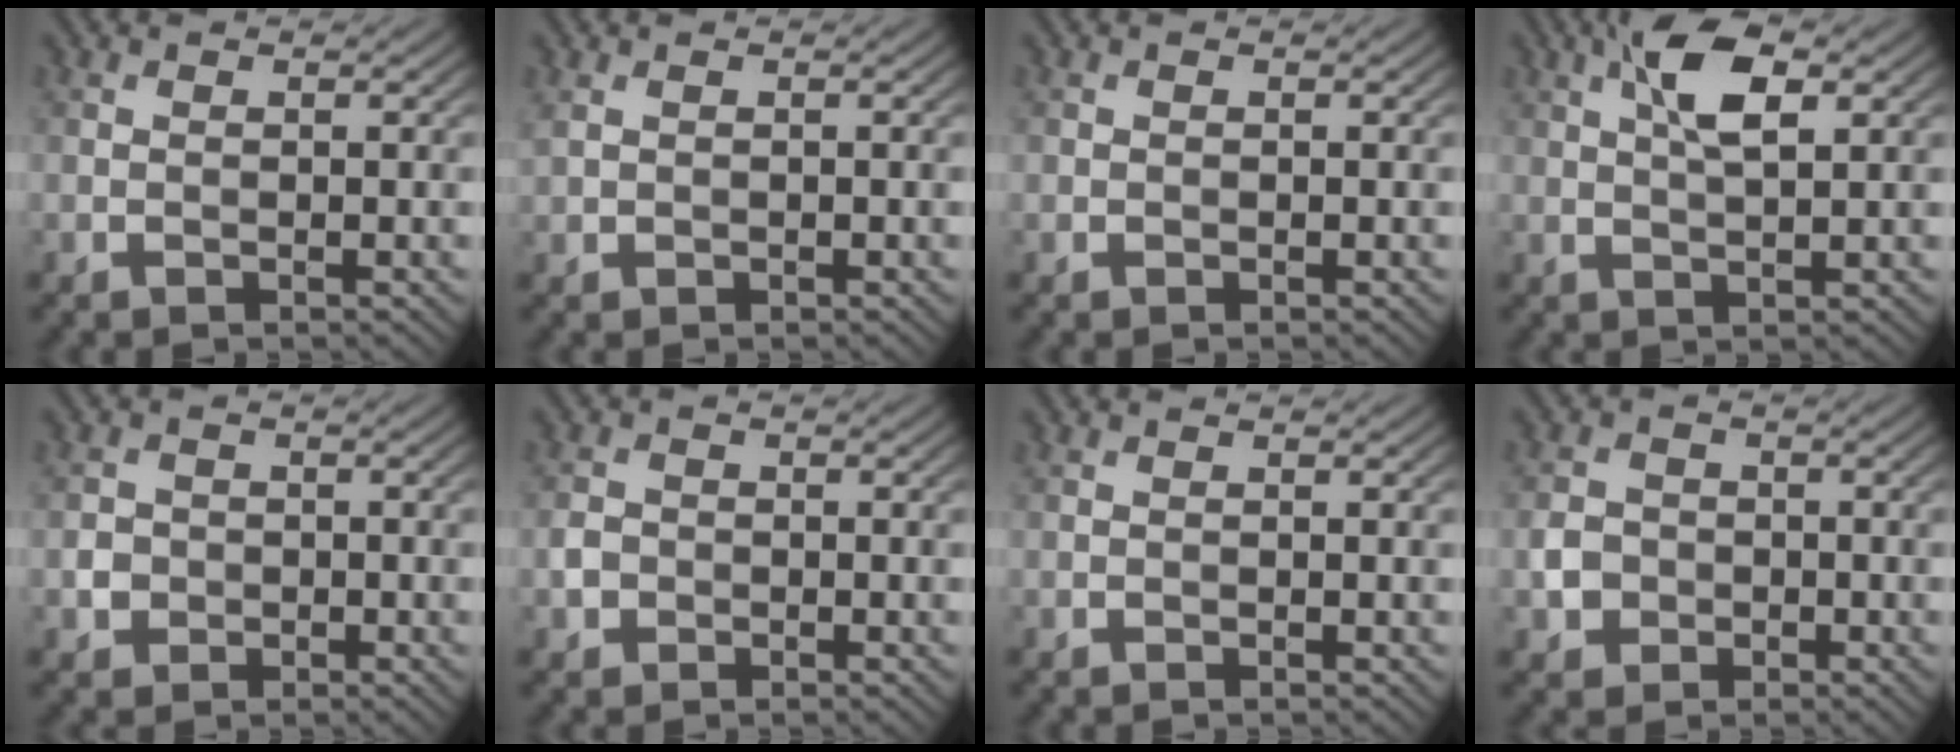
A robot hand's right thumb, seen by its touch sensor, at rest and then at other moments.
{"total": 1.2, "force": [0.5, 0.7, 0.8], "torque": [-0.024, 0.003, 0.013]}
{"total": 0.0}
{"total": 5.9, "force": [2.2, 1.8, 5.1], "torque": [-0.103, 0.008, 0.037]}
{"total": 2.1, "force": [-0.6, 2.0, 0.5], "torque": [-0.004, -0.002, -0.013]}
{"total": 1.9, "force": [-0.7, 1.7, 0.6], "torque": [-0.012, -0.001, -0.020]}
{"total": 0.0}
{"total": 3.0, "force": [-0.9, 2.7, 1.0], "torque": [-0.023, -0.001, -0.021]}